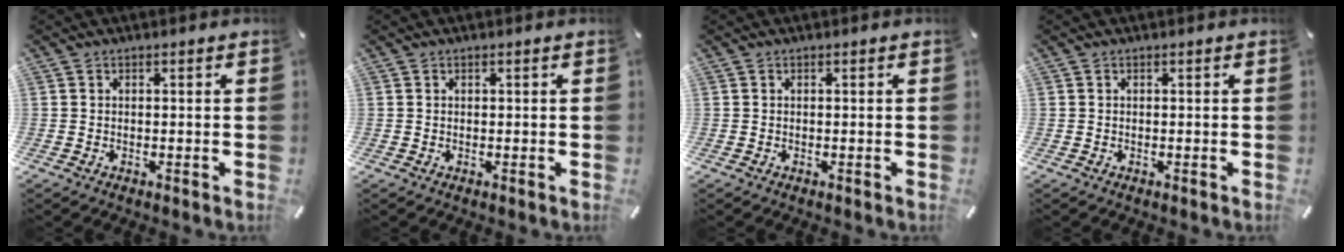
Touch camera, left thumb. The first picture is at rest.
{"total": 0.0}
{"total": 0.0}
{"total": 0.0}